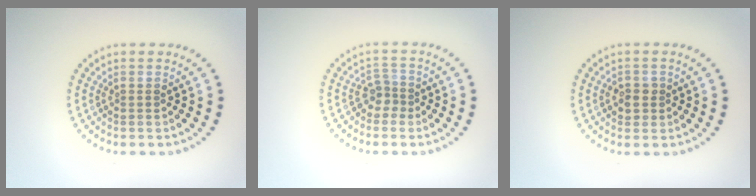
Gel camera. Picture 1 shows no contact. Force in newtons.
{"total": 1.8, "press": 1.3, "slide": 1.2}
{"total": 1.7, "press": 1.7, "slide": 0.4}